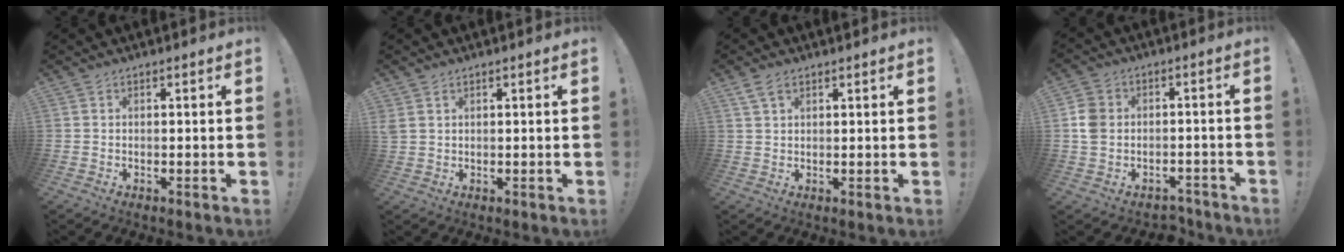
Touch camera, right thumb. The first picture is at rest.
{"total": 2.2, "force": [1.2, 1.5, 1.2], "torque": [-0.029, 0.002, 0.026]}
{"total": 3.7, "force": [2.3, 1.7, 2.4], "torque": [-0.044, -0.004, 0.044]}
{"total": 8.2, "force": [-1.8, 7.2, 3.6], "torque": [-0.065, 0.023, -0.022]}